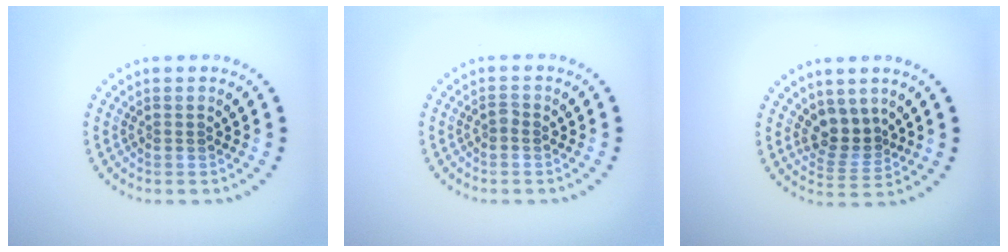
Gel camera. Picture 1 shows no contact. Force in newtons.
{"total": 0.5, "press": 0.5, "slide": 0.3}
{"total": 2.9, "press": 2.3, "slide": 1.8}